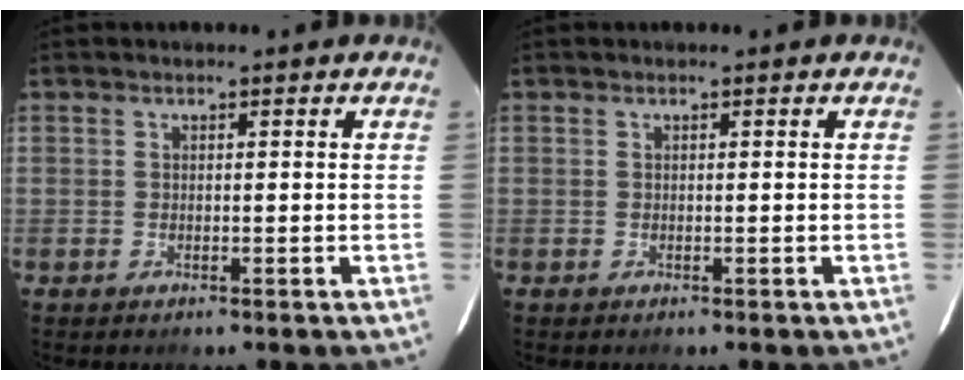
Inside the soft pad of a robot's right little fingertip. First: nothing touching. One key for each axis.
{"total": 0.0}